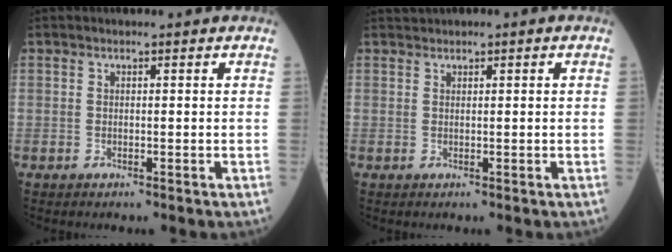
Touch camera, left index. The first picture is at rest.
{"total": 0.7, "force": [0.6, 0.1, 0.4], "torque": [-0.012, 0.021, 0.016]}